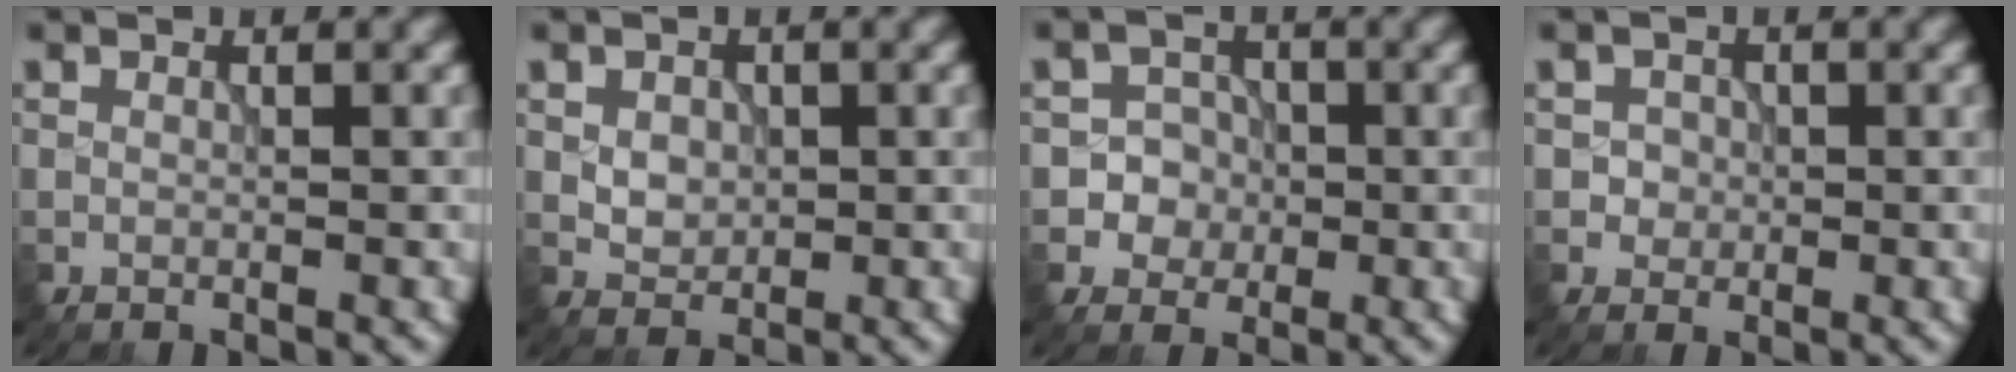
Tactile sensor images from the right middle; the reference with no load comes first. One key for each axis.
{"total": 2.3, "fx": 0.3, "fy": 1.8, "fz": 1.3, "tx": -0.024, "ty": 0.000, "tz": 0.006}
{"total": 4.2, "fx": -1.0, "fy": 4.0, "fz": 0.6, "tx": 0.009, "ty": 0.015, "tz": -0.034}
{"total": 1.6, "fx": -0.1, "fy": 1.5, "fz": 0.4, "tx": 0.007, "ty": -0.003, "tz": -0.002}